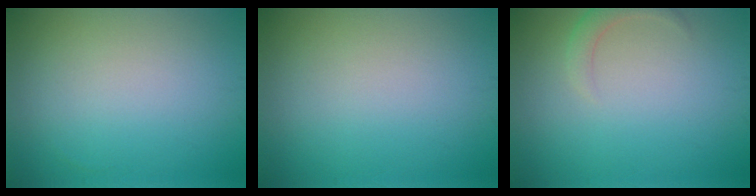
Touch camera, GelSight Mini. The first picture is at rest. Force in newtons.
{"total": 0.0}
{"total": 1.6, "press": 1.6, "slide": 0.1}